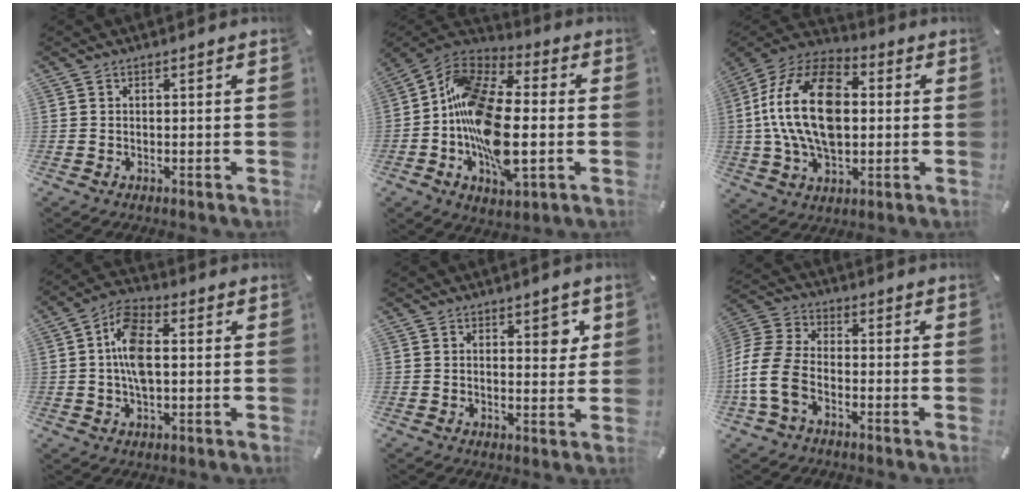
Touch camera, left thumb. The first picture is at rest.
{"total": 19.0, "force": [-4.0, 10.5, 15.3], "torque": [-0.303, 0.012, -0.069]}
{"total": 21.5, "force": [0.9, 14.0, 16.2], "torque": [-0.342, 0.008, 0.008]}
{"total": 9.7, "force": [0.4, 5.3, 8.1], "torque": [-0.166, 0.006, 0.003]}
{"total": 4.4, "force": [2.2, 2.4, 3.0], "torque": [-0.024, -0.008, 0.031]}
{"total": 11.1, "force": [-4.8, 7.1, 7.1], "torque": [-0.161, 0.017, -0.089]}